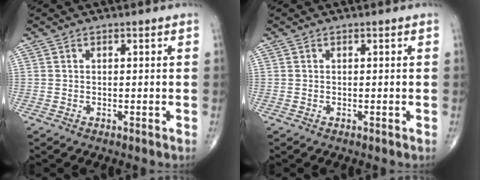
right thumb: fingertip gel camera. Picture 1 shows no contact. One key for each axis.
{"total": 0.0}